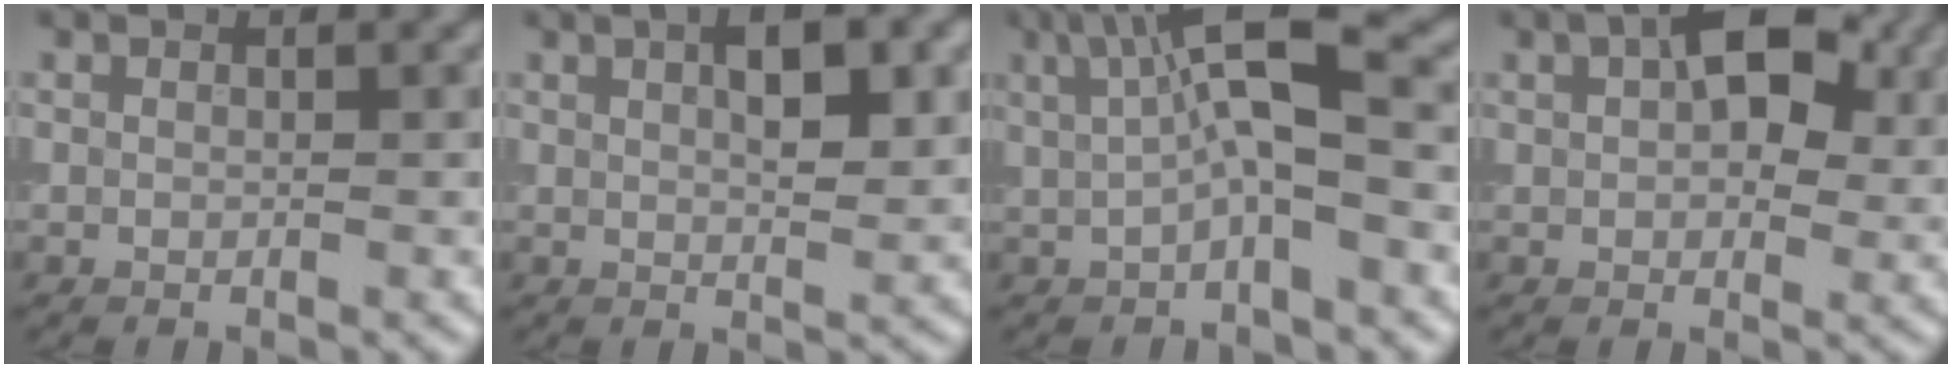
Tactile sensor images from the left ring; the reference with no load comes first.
{"total": 4.2, "force": [1.5, 1.4, 3.7], "torque": [-0.057, 0.005, 0.025]}
{"total": 6.3, "force": [1.2, 1.5, 6.0], "torque": [-0.101, 0.013, 0.014]}
{"total": 7.5, "force": [2.6, 4.1, 5.7], "torque": [-0.079, 0.016, 0.028]}